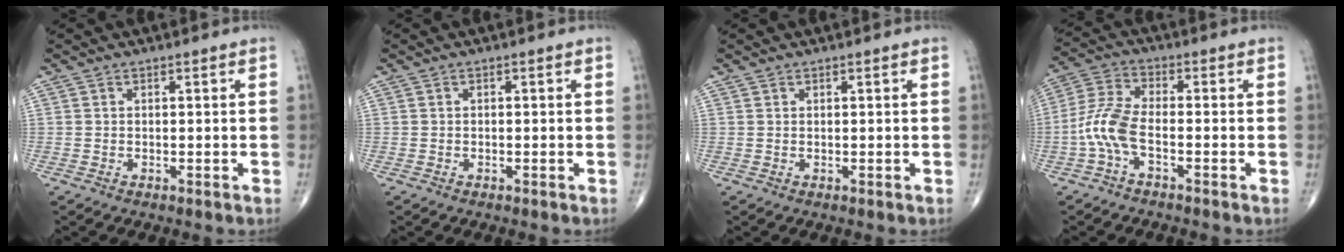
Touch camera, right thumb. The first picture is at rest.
{"total": 0.0}
{"total": 0.0}
{"total": 7.3, "force": [-2.5, 2.7, 6.3], "torque": [-0.154, 0.023, -0.058]}